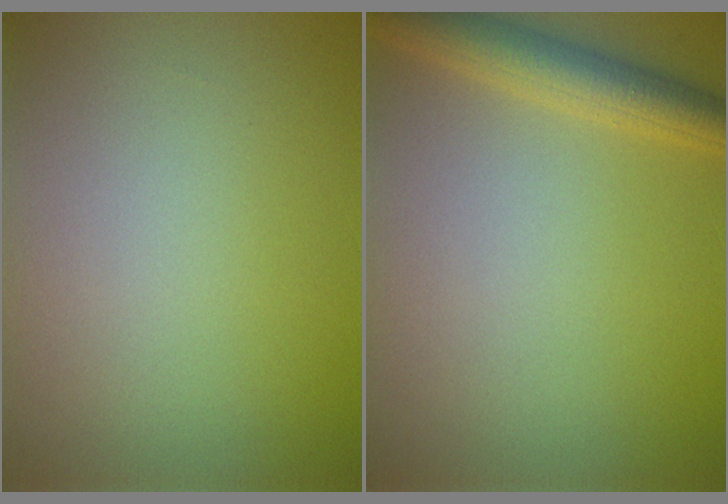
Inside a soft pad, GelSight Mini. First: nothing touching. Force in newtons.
{"total": 3.8, "press": 3.8, "slide": 0.2}